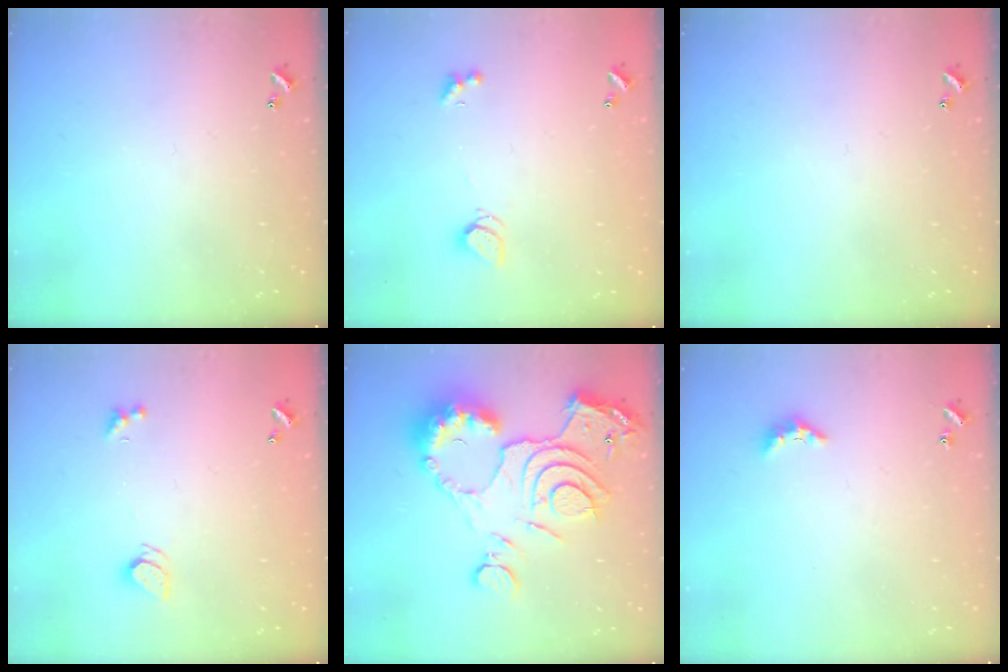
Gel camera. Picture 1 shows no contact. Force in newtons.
{"total": 1.4, "press": 1.4, "slide": 0.5}
{"total": 0.0}
{"total": 2.2, "press": 2.2, "slide": 0.3}
{"total": 20.9, "press": 20.8, "slide": 2.5}
{"total": 3.0, "press": 3.0, "slide": 0.6}